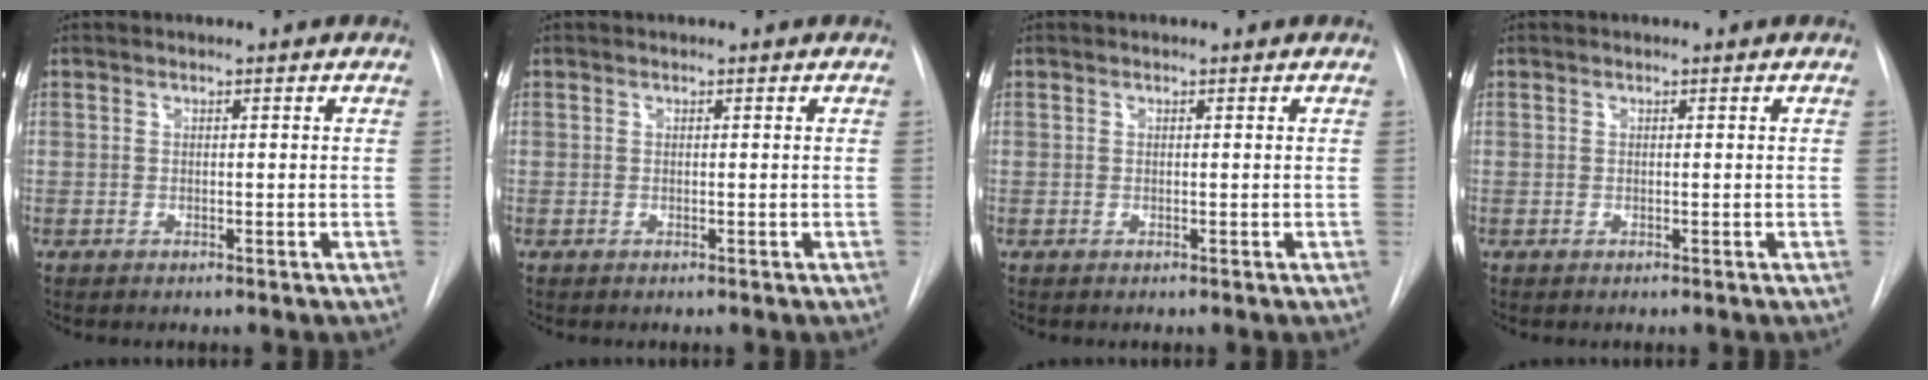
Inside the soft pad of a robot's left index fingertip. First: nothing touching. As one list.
[{"total": 0.0}, {"total": 0.0}, {"total": 0.0}]